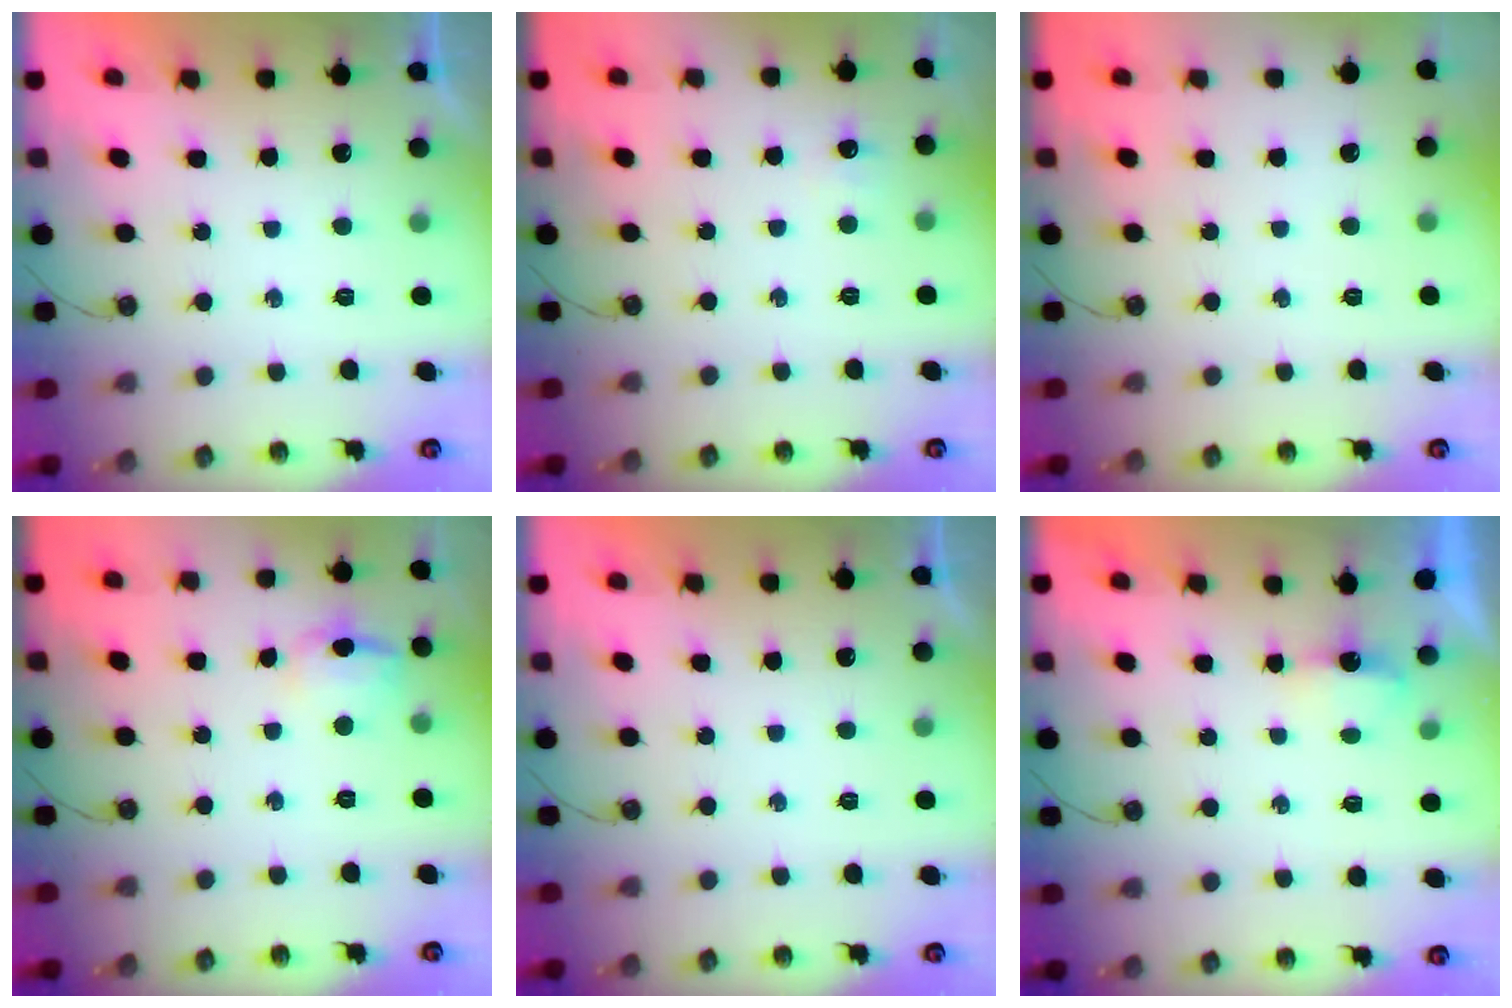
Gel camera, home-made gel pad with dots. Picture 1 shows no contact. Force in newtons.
{"total": 8.0, "press": 4.6, "slide": 6.6}
{"total": 0.0}
{"total": 8.9, "press": 8.8, "slide": 1.2}
{"total": 0.0}
{"total": 2.9, "press": 2.8, "slide": 0.6}